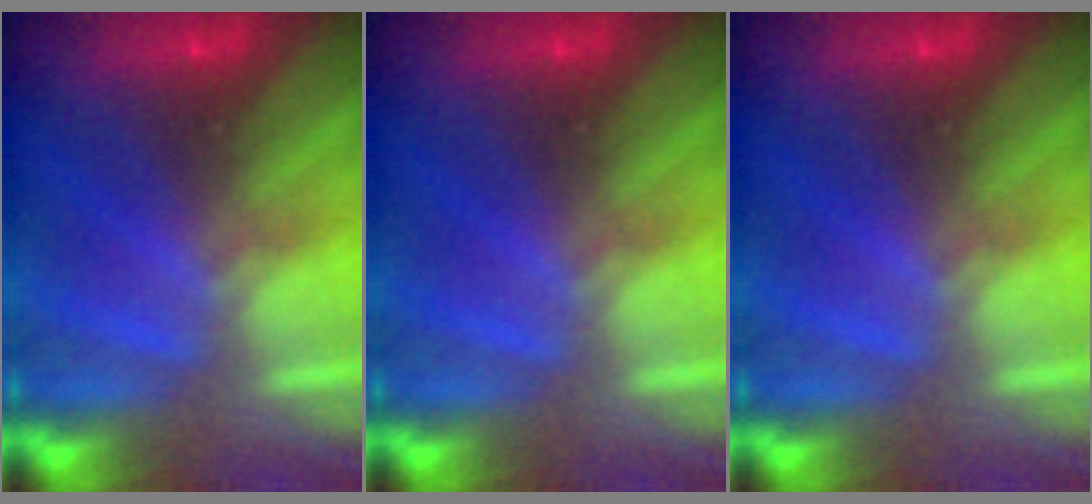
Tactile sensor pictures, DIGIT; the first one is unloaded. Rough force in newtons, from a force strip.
{"total": 0.0}
{"total": 0.0}